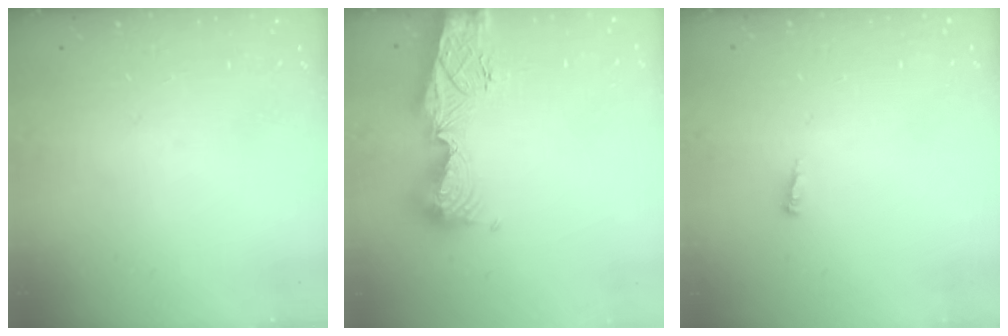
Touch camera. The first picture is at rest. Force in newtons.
{"total": 13.4, "press": 13.3, "slide": 1.6}
{"total": 3.1, "press": 3.1, "slide": 0.3}